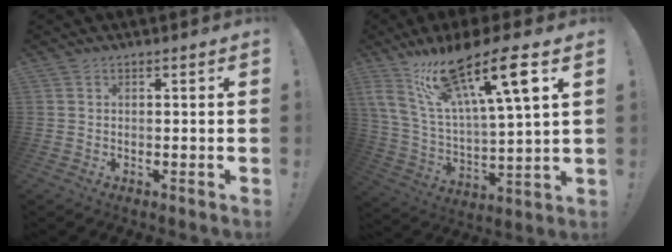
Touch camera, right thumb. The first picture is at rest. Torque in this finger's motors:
{"motor_torque": [2.09, 2.92, 0.36, 0.37, 0.24]}